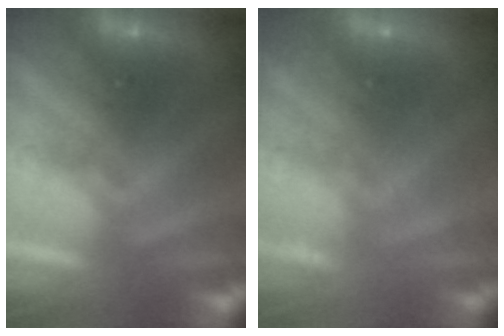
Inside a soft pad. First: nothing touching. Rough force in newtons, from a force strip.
{"total": 2.0}